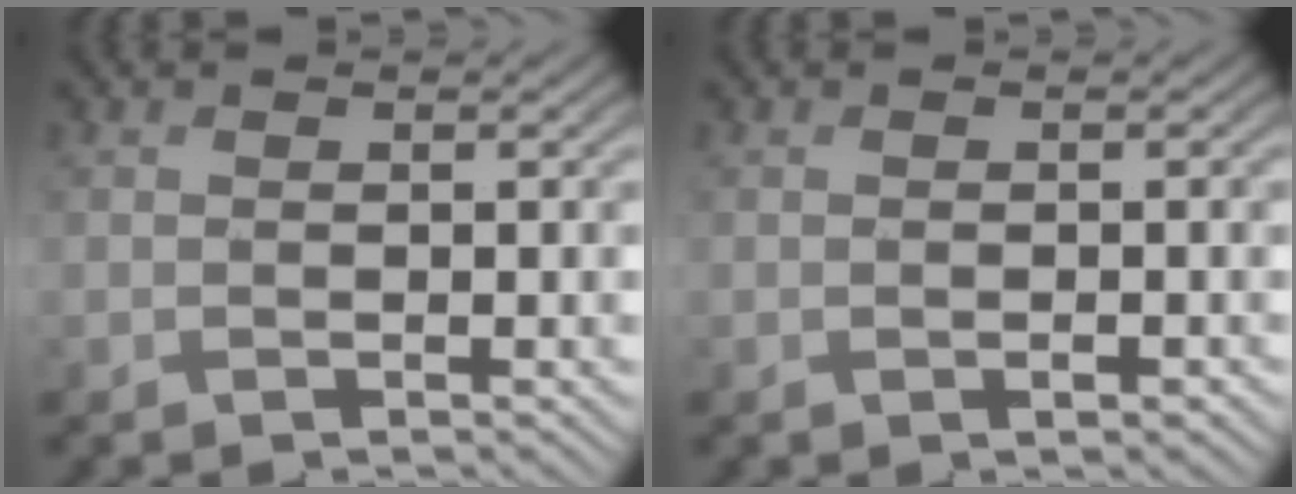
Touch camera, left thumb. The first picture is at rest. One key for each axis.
{"total": 1.1, "fx": -0.4, "fy": 0.5, "fz": 0.9, "tx": -0.013, "ty": -0.001, "tz": -0.004}